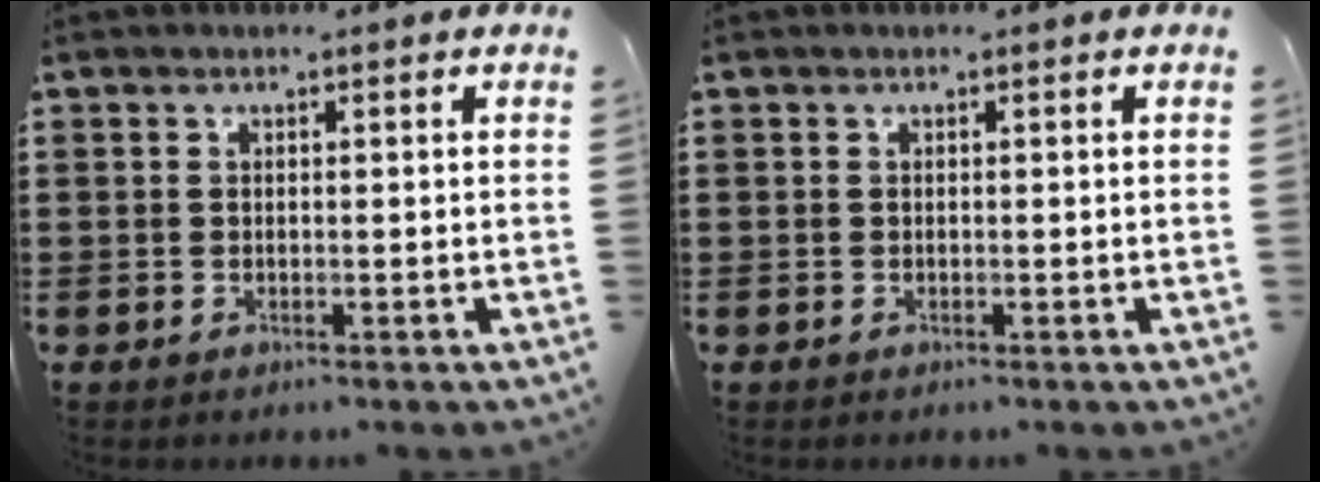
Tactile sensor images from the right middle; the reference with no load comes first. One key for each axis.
{"total": 0.0}